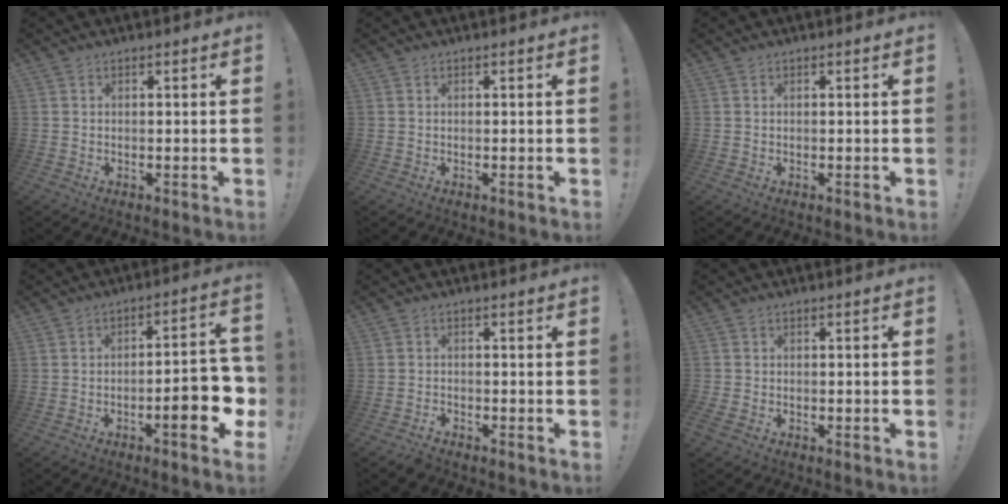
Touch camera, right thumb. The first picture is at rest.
{"total": 0.0}
{"total": 0.0}
{"total": 12.5, "force": [-4.0, 2.7, 11.5], "torque": [-0.146, 0.010, -0.061]}
{"total": 2.0, "force": [-2.0, 0.1, 0.4], "torque": [-0.005, 0.003, -0.037]}
{"total": 2.1, "force": [-1.7, 0.6, 1.0], "torque": [-0.020, 0.004, -0.032]}